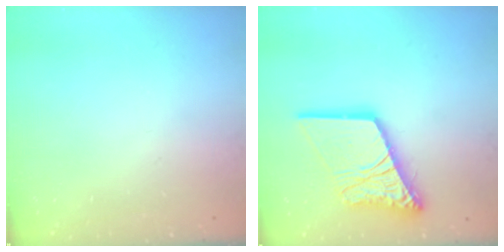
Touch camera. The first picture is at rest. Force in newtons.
{"total": 18.7, "press": 18.6, "slide": 2.5}